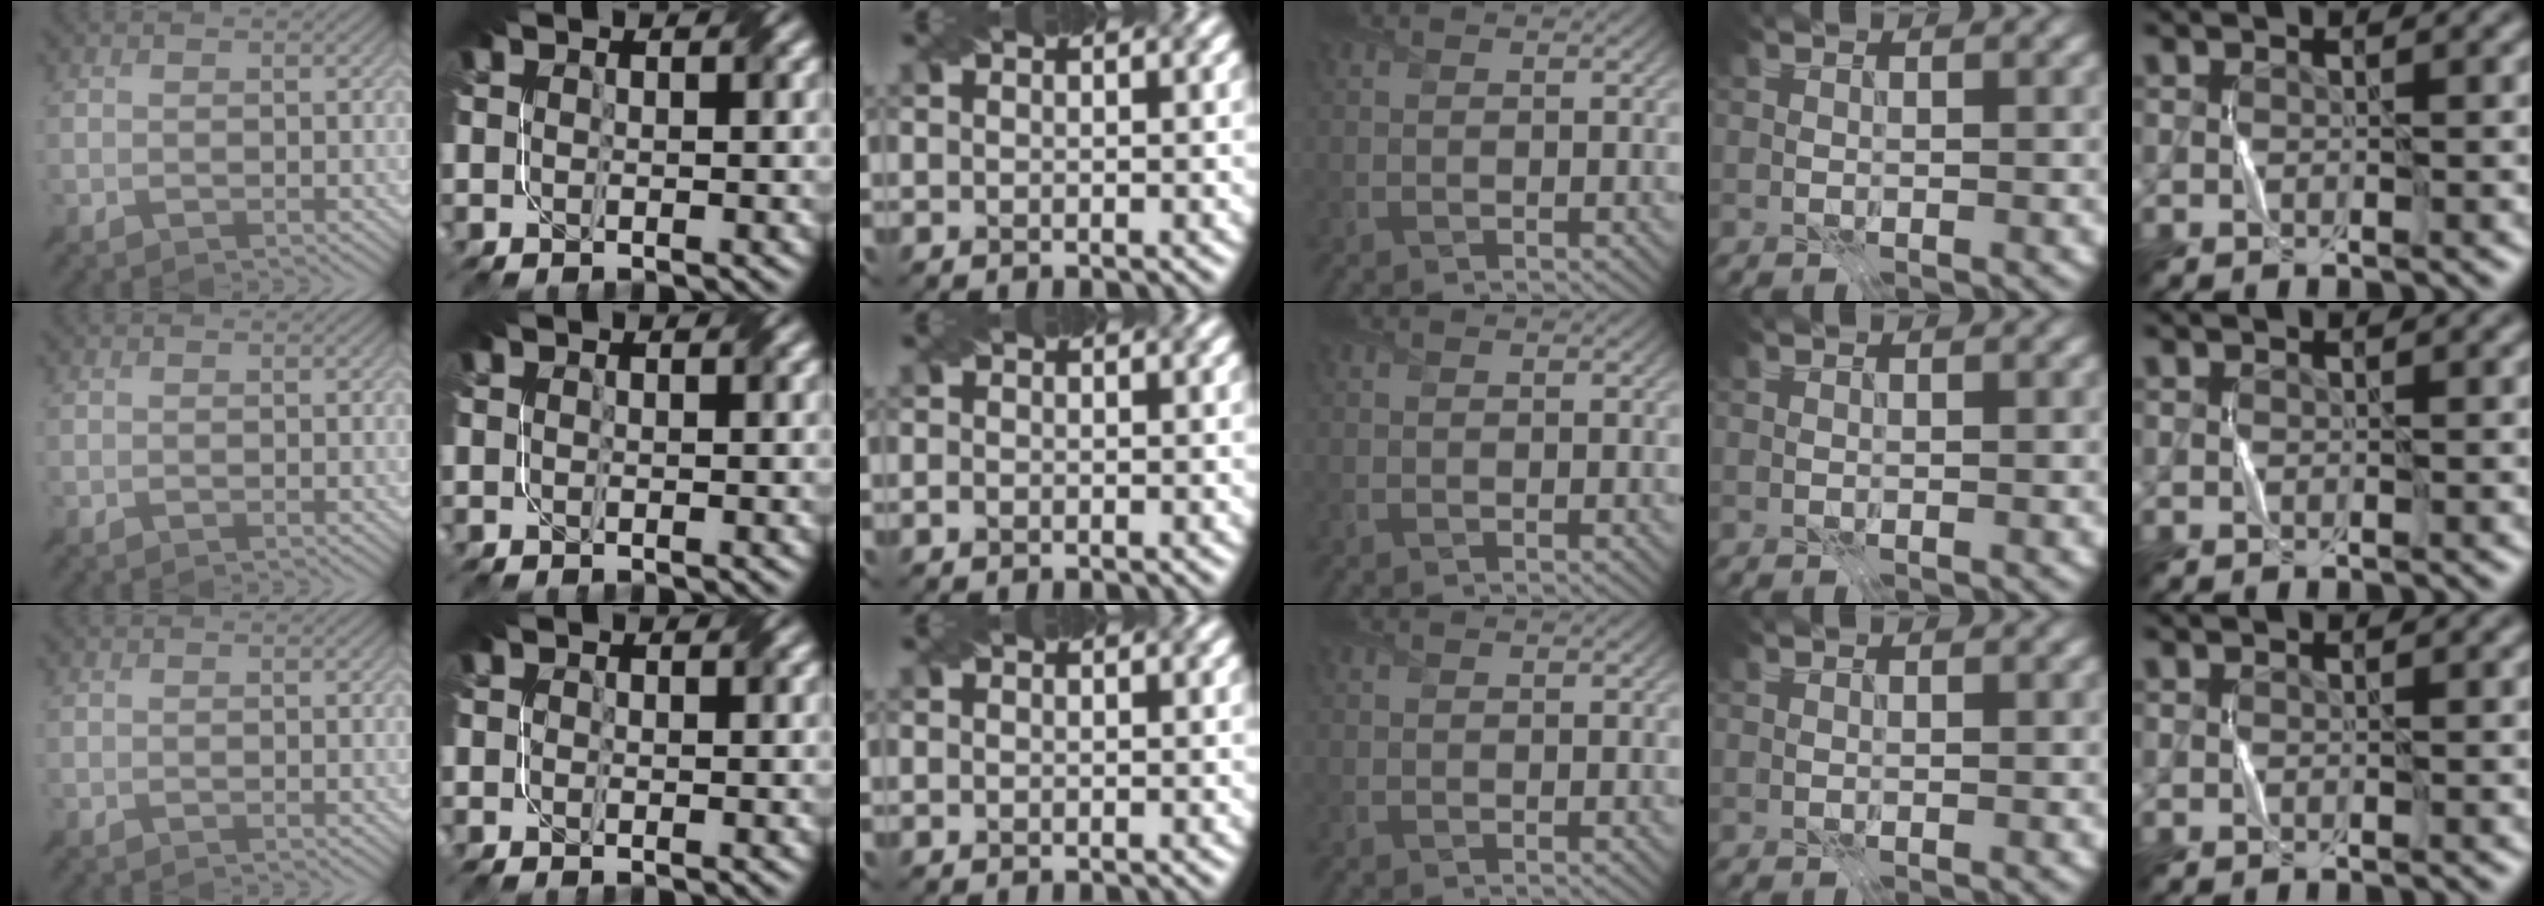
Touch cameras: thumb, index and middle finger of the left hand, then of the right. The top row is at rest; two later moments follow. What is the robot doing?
{"motion": "fold", "object": "coffee filter"}